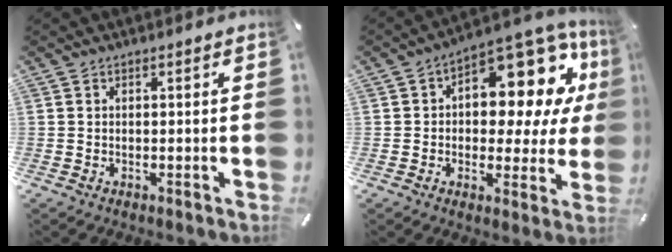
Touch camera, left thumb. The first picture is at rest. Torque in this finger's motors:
{"motor_torque": [1.41, 1.33, 1.14, -0.89, 0.19]}